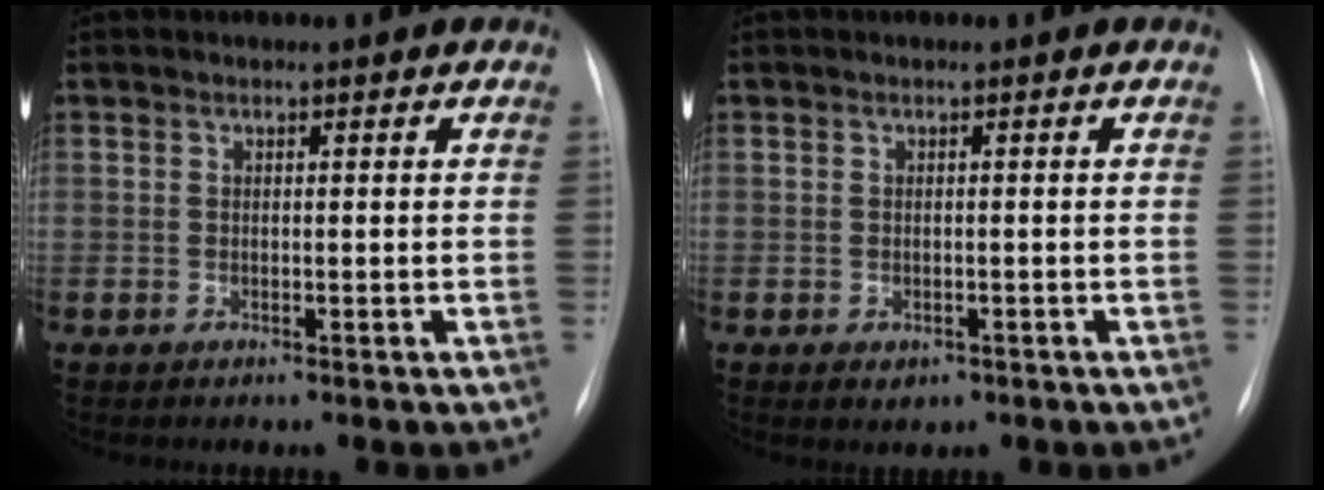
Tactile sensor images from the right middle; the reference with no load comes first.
{"total": 1.8, "force": [-0.9, 1.4, 0.8], "torque": [-0.008, 0.001, -0.001]}